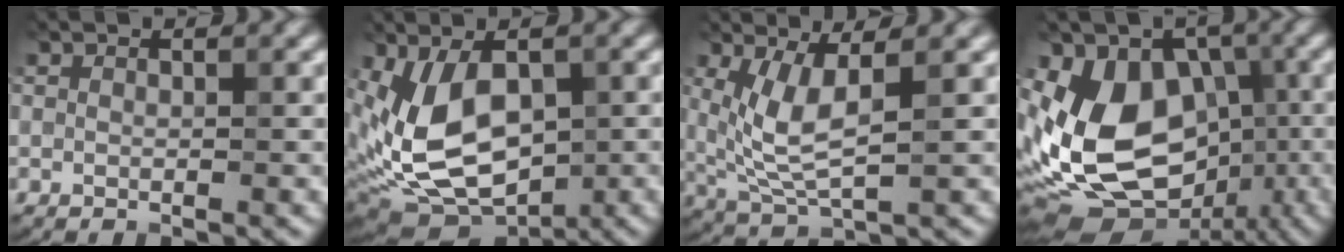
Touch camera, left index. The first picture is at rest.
{"total": 9.2, "force": [-1.3, 5.6, 7.2], "torque": [-0.159, -0.025, 0.002]}
{"total": 4.2, "force": [0.8, 1.2, 3.9], "torque": [-0.100, -0.010, 0.035]}
{"total": 12.5, "force": [-2.3, 9.3, 8.1], "torque": [-0.140, 0.005, -0.042]}